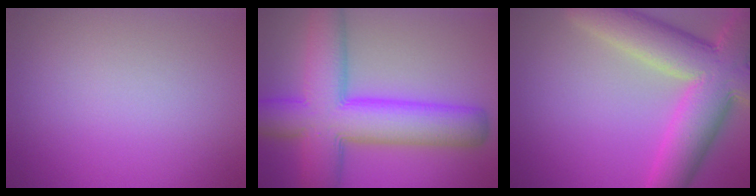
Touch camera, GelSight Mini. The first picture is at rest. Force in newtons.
{"total": 11.2, "press": 11.2, "slide": 0.2}
{"total": 10.8, "press": 10.8, "slide": 0.5}